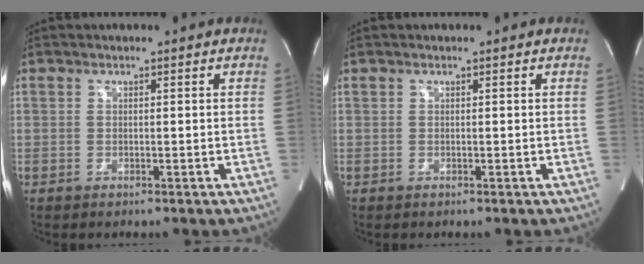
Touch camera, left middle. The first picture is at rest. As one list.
[{"total": 0.0}]